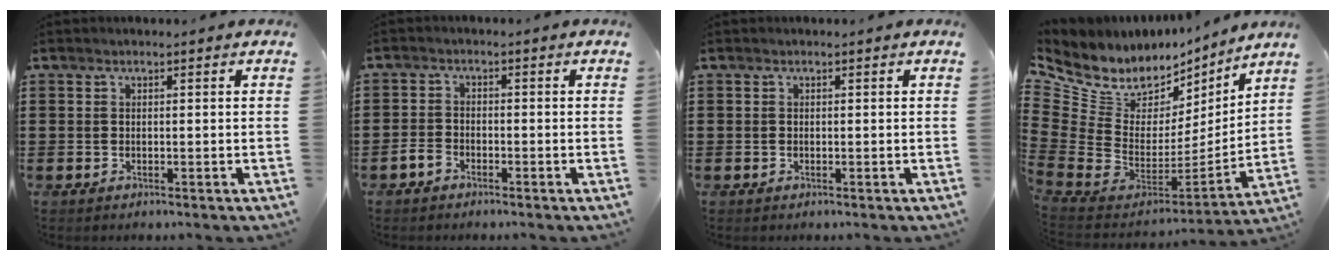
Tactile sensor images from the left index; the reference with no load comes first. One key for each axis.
{"total": 2.2, "fx": -1.8, "fy": 1.1, "fz": 0.7, "tx": -0.025, "ty": 0.005, "tz": -0.038}
{"total": 0.0}
{"total": 7.9, "fx": 5.4, "fy": 5.2, "fz": 2.6, "tx": -0.108, "ty": -0.056, "tz": 0.093}